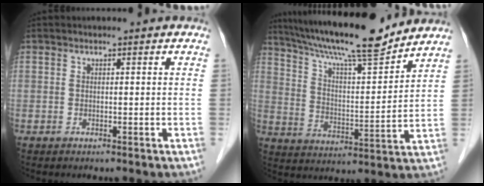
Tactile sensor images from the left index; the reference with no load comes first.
{"total": 17.4, "force": [15.2, 0.9, 8.4], "torque": [-0.147, 0.006, 0.247]}